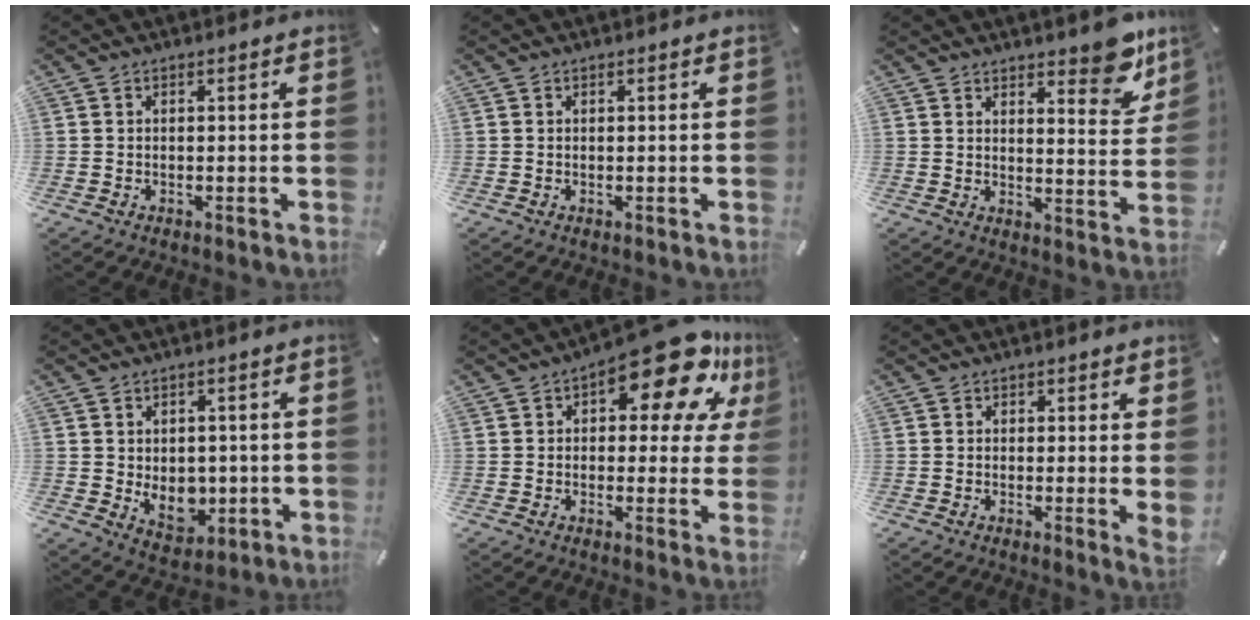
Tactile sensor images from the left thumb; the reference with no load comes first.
{"total": 0.0}
{"total": 9.3, "force": [7.7, 3.4, 4.1], "torque": [-0.031, -0.061, 0.130]}
{"total": 7.6, "force": [-0.5, 6.1, 4.5], "torque": [-0.053, -0.005, -0.006]}
{"total": 17.4, "force": [9.6, 7.1, 12.6], "torque": [-0.162, -0.061, 0.154]}
{"total": 1.6, "force": [1.1, 0.8, 0.9], "torque": [0.003, -0.008, 0.015]}